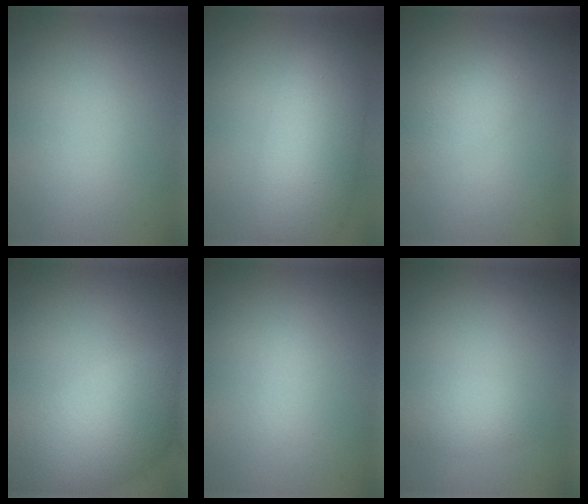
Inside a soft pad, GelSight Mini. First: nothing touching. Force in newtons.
{"total": 6.6, "press": 6.6, "slide": 0.3}
{"total": 2.7, "press": 2.7, "slide": 0.1}
{"total": 8.1, "press": 8.1, "slide": 0.3}
{"total": 0.5, "press": 0.5, "slide": 0.0}
{"total": 1.5, "press": 1.5, "slide": 0.1}